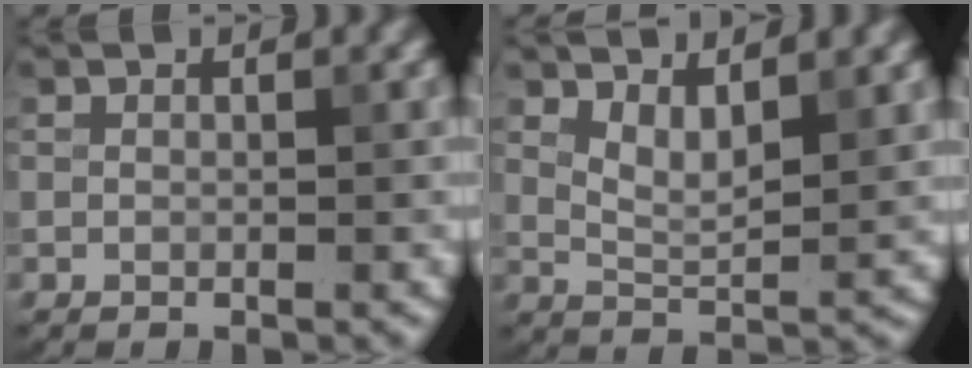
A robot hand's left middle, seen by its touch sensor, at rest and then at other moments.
{"total": 3.2, "force": [1.9, 1.1, 2.4], "torque": [-0.047, -0.009, 0.039]}